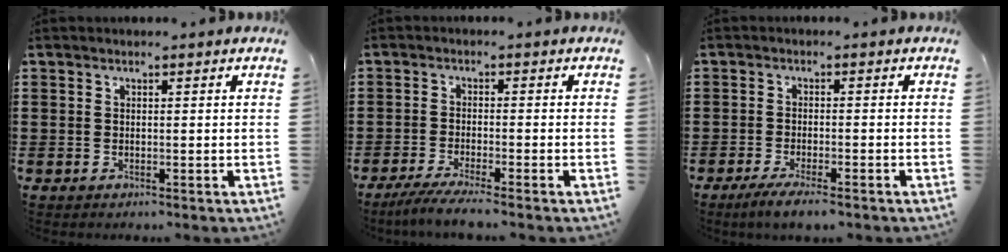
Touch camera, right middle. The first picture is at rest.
{"total": 3.1, "force": [-2.6, -0.2, 1.6], "torque": [-0.041, -0.011, -0.054]}
{"total": 2.7, "force": [-2.3, 0.1, 1.3], "torque": [-0.022, 0.002, -0.044]}